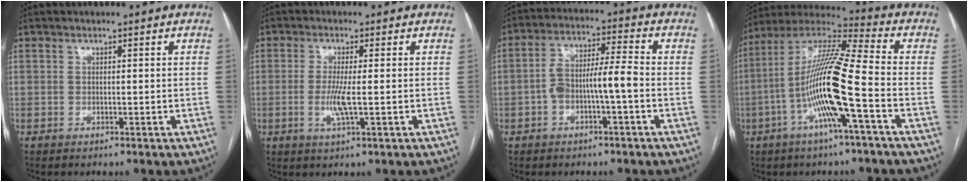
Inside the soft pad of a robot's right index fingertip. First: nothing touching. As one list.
[{"total": 4.3, "force": [-0.7, 0.1, 4.2], "torque": [-0.095, -0.011, -0.012]}, {"total": 7.5, "force": [-1.7, 0.1, 7.3], "torque": [-0.139, 0.022, -0.030]}, {"total": 15.5, "force": [-4.3, 0.0, 14.9], "torque": [-0.292, 0.007, -0.090]}]